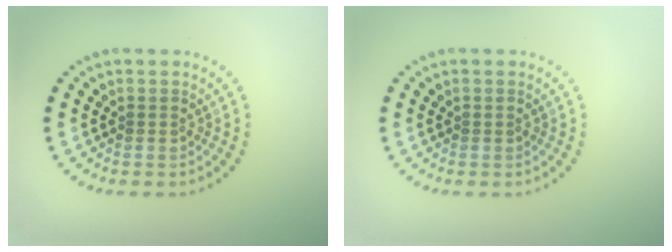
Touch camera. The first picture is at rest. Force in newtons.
{"total": 0.0}